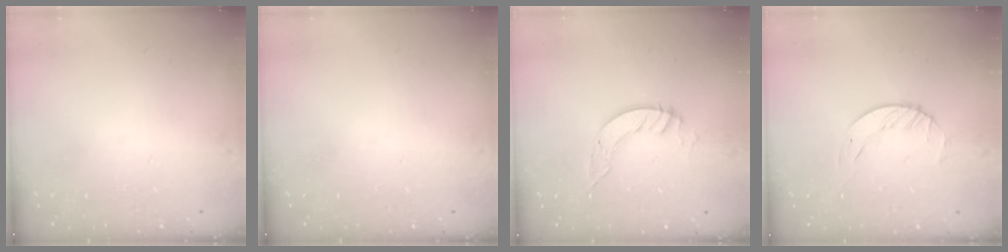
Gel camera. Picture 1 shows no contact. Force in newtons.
{"total": 0.0}
{"total": 4.0, "press": 4.0, "slide": 0.2}
{"total": 3.4, "press": 3.4, "slide": 0.4}